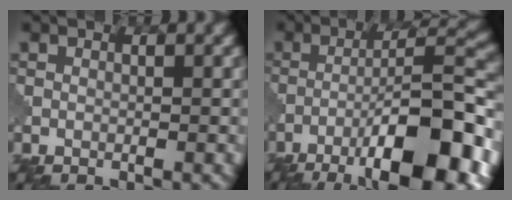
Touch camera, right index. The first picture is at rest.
{"total": 13.0, "force": [-7.2, 2.8, 10.5], "torque": [-0.157, 0.016, -0.114]}